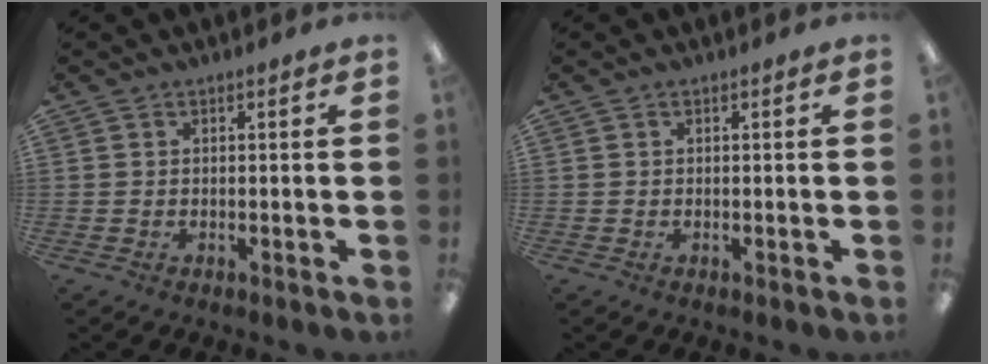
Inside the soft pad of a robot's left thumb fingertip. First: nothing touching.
{"total": 0.0}